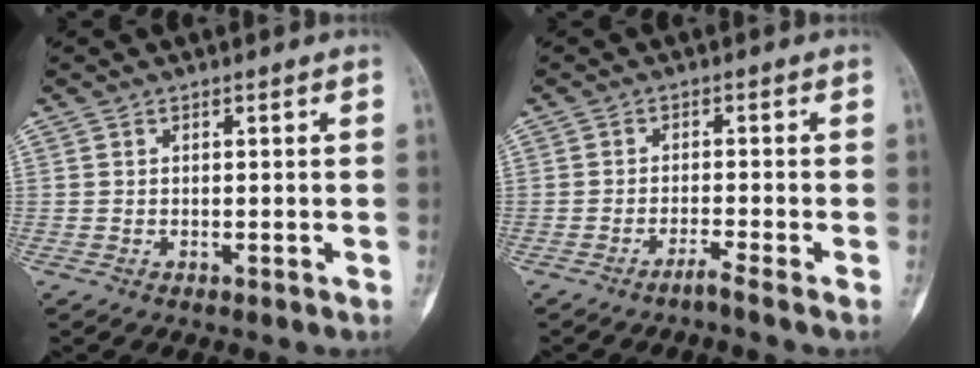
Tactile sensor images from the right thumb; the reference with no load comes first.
{"total": 2.0, "force": [-1.6, -0.7, 1.0], "torque": [-0.028, 0.008, -0.033]}